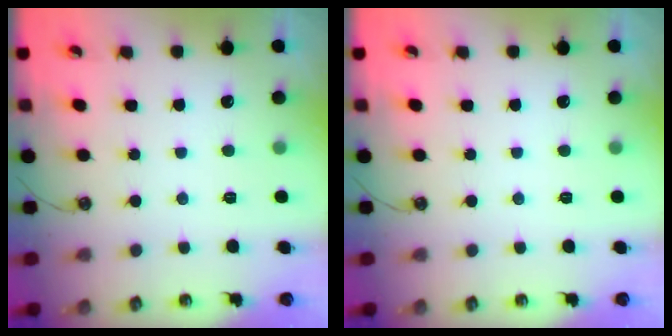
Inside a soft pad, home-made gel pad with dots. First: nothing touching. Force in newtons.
{"total": 0.0}